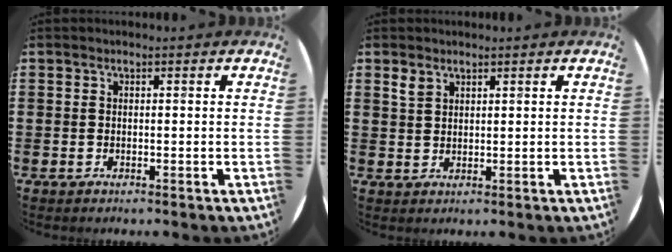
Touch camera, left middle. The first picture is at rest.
{"total": 1.8, "force": [1.4, 1.0, 0.5], "torque": [-0.005, -0.001, 0.025]}